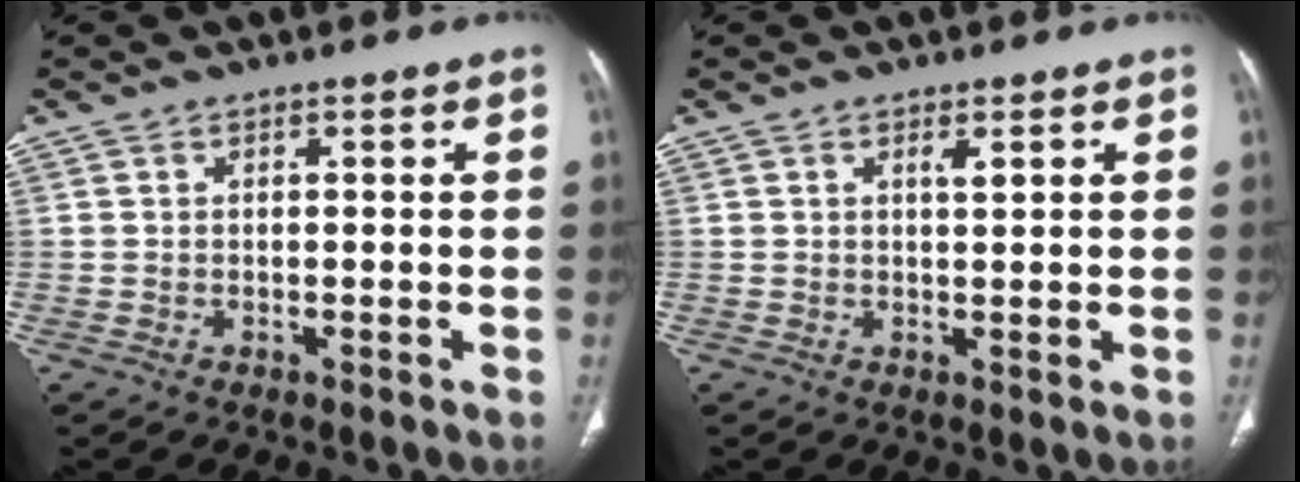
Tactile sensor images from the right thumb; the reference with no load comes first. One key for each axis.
{"total": 2.1, "fx": 1.0, "fy": 0.3, "fz": 1.8, "tx": -0.033, "ty": -0.008, "tz": 0.015}